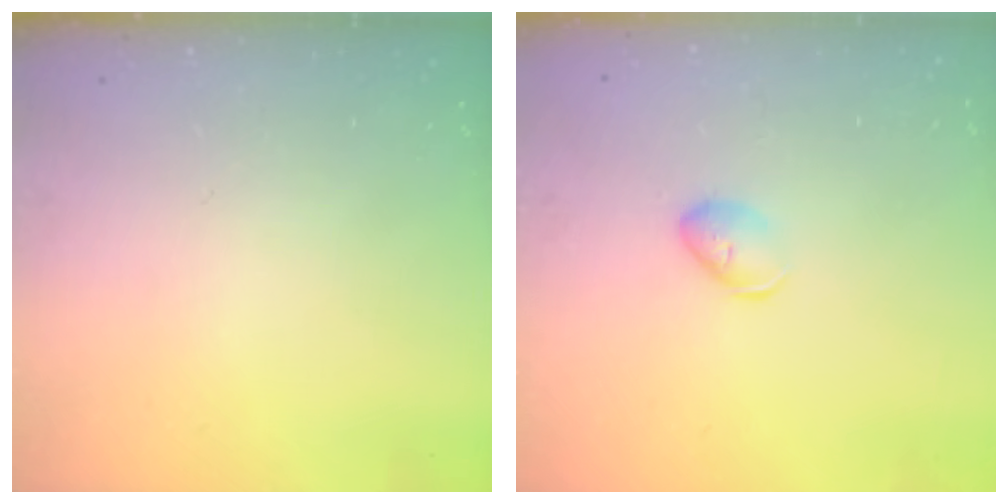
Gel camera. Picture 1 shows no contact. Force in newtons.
{"total": 6.0, "press": 6.0, "slide": 0.7}